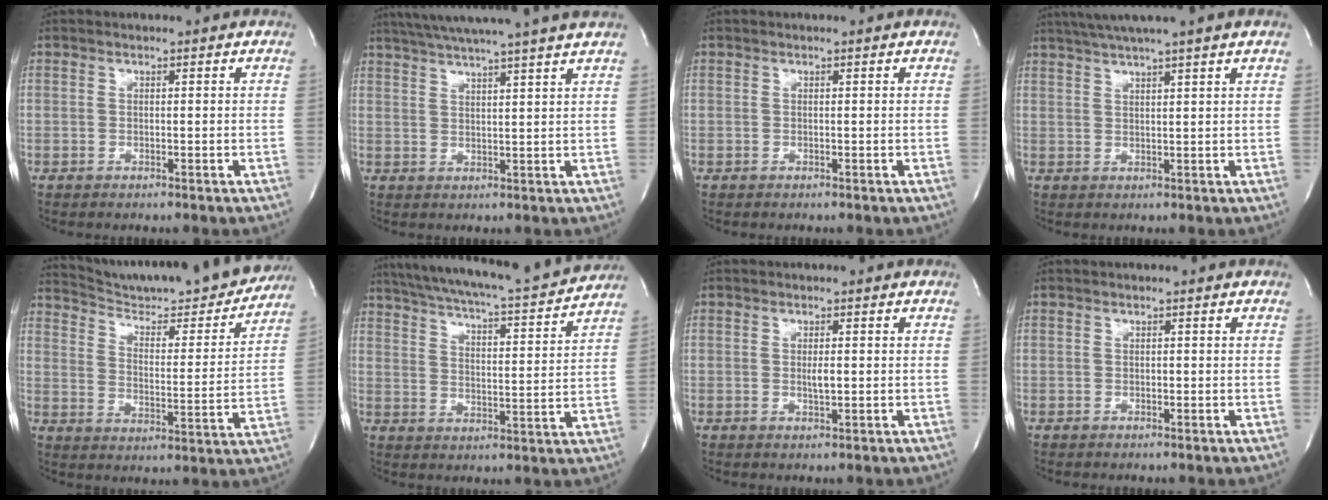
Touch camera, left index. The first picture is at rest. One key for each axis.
{"total": 15.6, "fx": 13.6, "fy": -1.4, "fz": 7.5, "tx": -0.134, "ty": 0.006, "tz": 0.186}
{"total": 0.0}
{"total": 8.3, "fx": 6.7, "fy": -1.3, "fz": 4.8, "tx": -0.081, "ty": 0.029, "tz": 0.097}
{"total": 23.1, "fx": 21.5, "fy": 2.5, "fz": 8.0, "tx": -0.122, "ty": -0.046, "tz": 0.294}
{"total": 20.0, "fx": 18.2, "fy": 1.0, "fz": 8.0, "tx": -0.140, "ty": -0.018, "tz": 0.257}
{"total": 1.6, "fx": -0.1, "fy": 0.4, "fz": 1.5, "tx": -0.035, "ty": -0.004, "tz": 0.000}
{"total": 0.0}